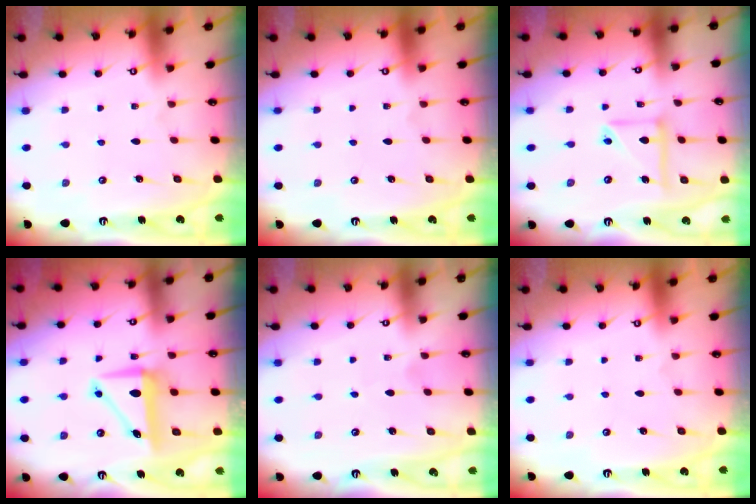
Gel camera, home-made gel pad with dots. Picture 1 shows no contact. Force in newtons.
{"total": 0.0}
{"total": 10.4, "press": 10.3, "slide": 1.0}
{"total": 7.3, "press": 7.1, "slide": 1.7}
{"total": 2.8, "press": 2.8, "slide": 0.1}
{"total": 0.0}